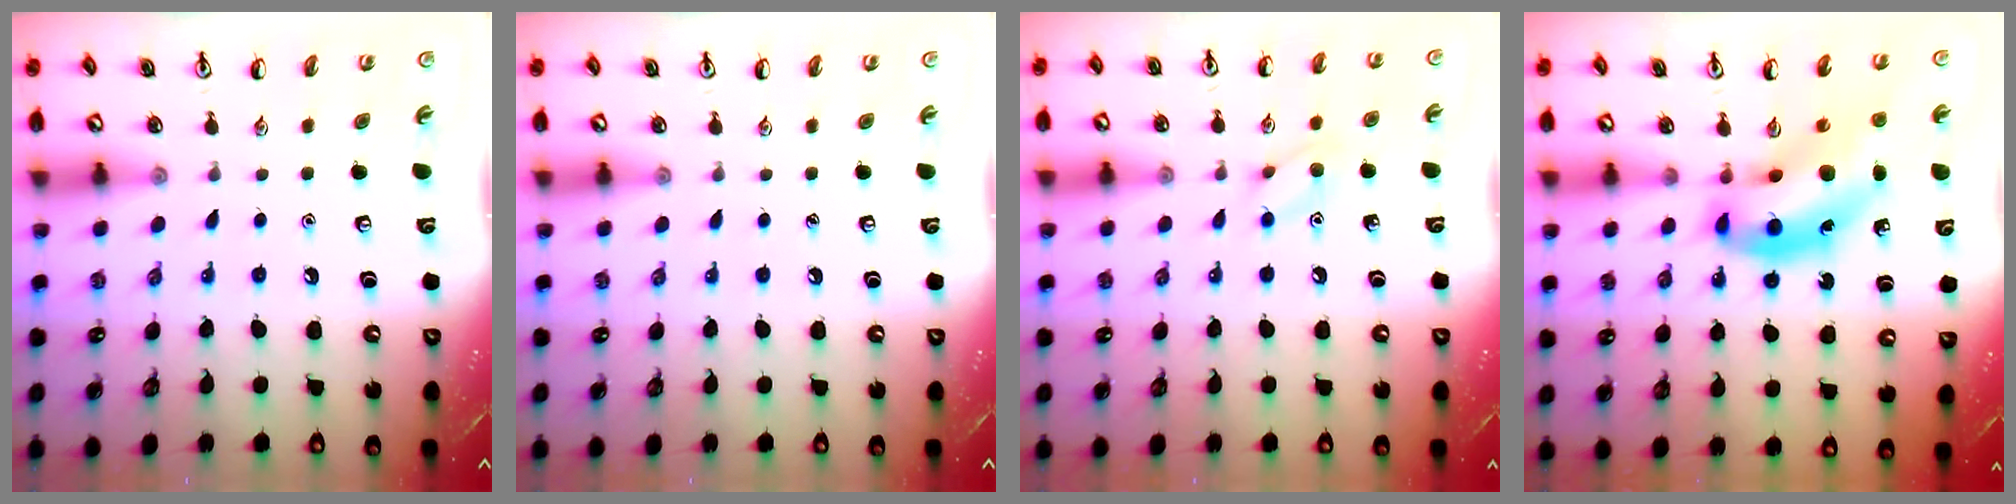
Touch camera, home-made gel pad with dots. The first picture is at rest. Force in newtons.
{"total": 0.0}
{"total": 7.4, "press": 7.3, "slide": 1.0}
{"total": 12.6, "press": 12.1, "slide": 3.6}